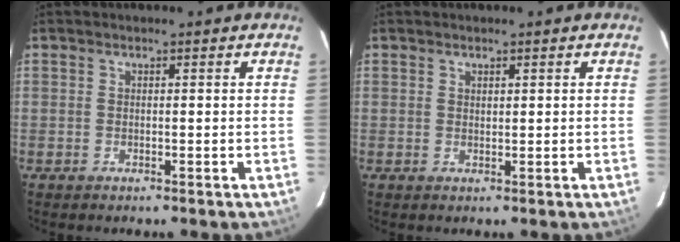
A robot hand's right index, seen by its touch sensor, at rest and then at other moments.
{"total": 0.7, "force": [0.6, 0.3, 0.3], "torque": [-0.004, 0.002, 0.011]}